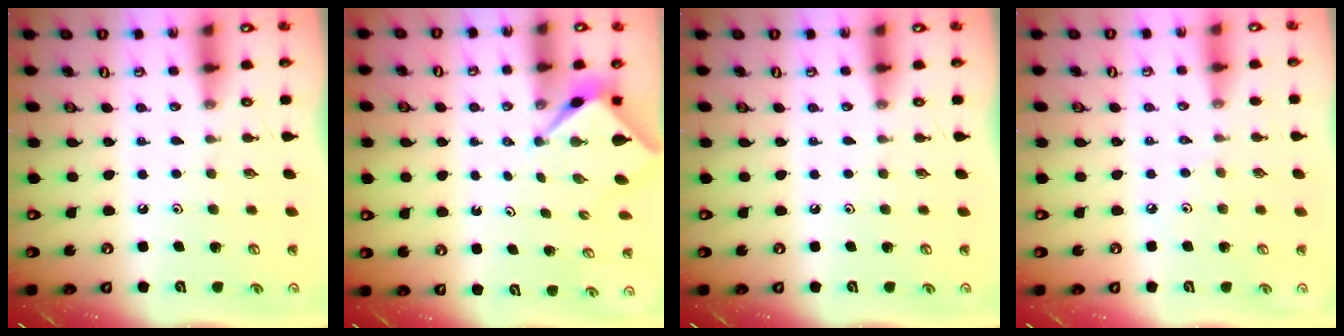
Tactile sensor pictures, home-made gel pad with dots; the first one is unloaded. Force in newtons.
{"total": 2.5, "press": 2.4, "slide": 0.3}
{"total": 0.0}
{"total": 2.2, "press": 2.1, "slide": 0.6}